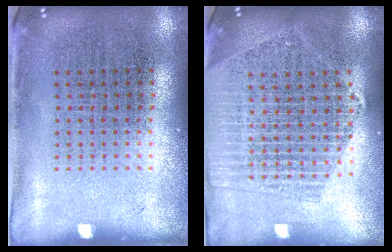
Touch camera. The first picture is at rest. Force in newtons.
{"total": 2.1, "press": 2.0, "slide": 0.9}